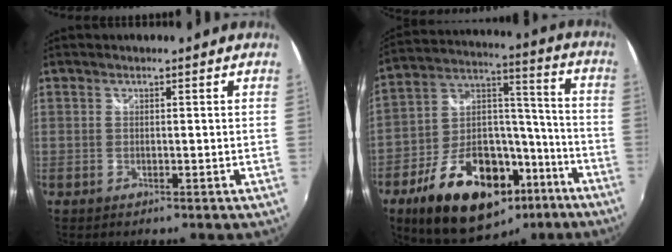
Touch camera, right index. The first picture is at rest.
{"total": 25.1, "force": [-14.1, 14.1, 15.2], "torque": [-0.287, 0.037, -0.203]}